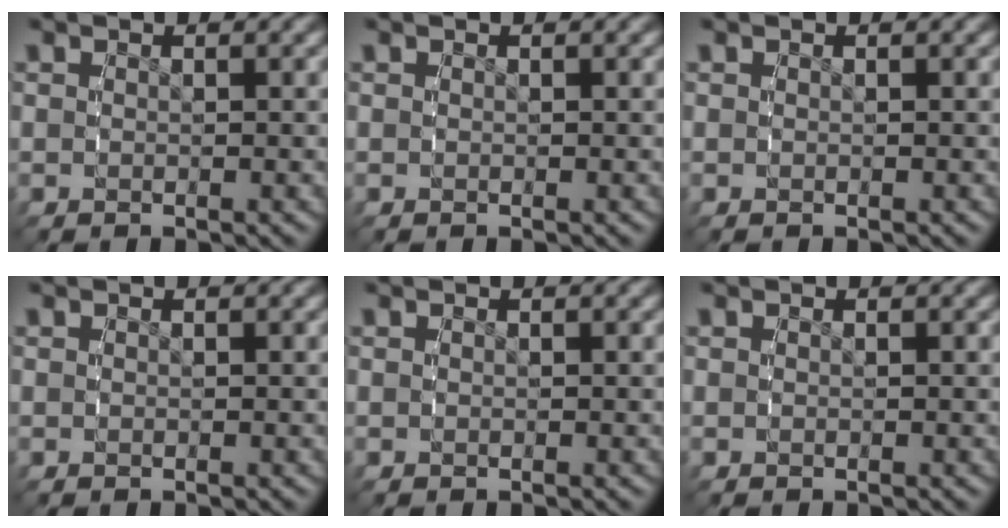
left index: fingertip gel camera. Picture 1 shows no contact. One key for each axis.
{"total": 0.0}
{"total": 0.0}
{"total": 0.0}
{"total": 0.0}
{"total": 0.0}